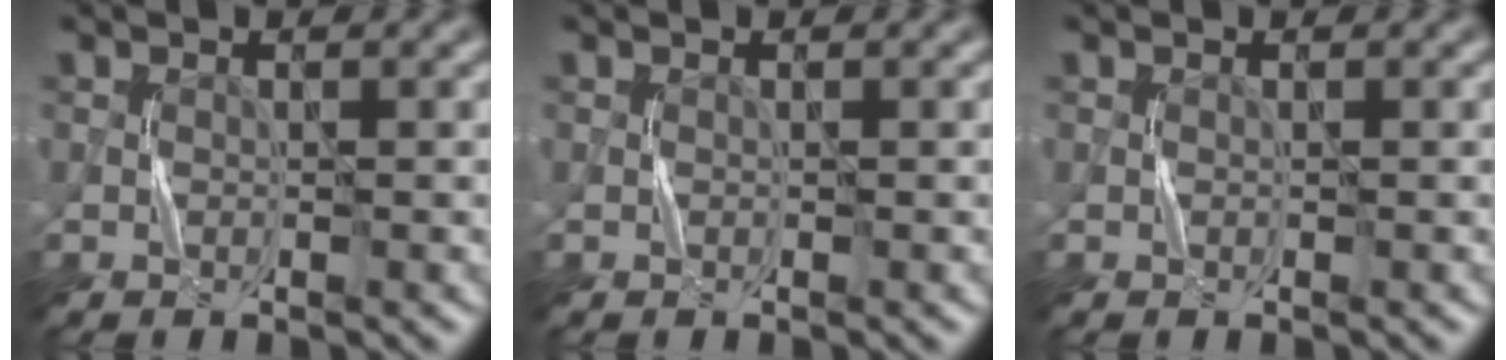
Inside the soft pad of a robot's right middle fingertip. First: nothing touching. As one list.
[{"total": 0.0}, {"total": 0.0}]